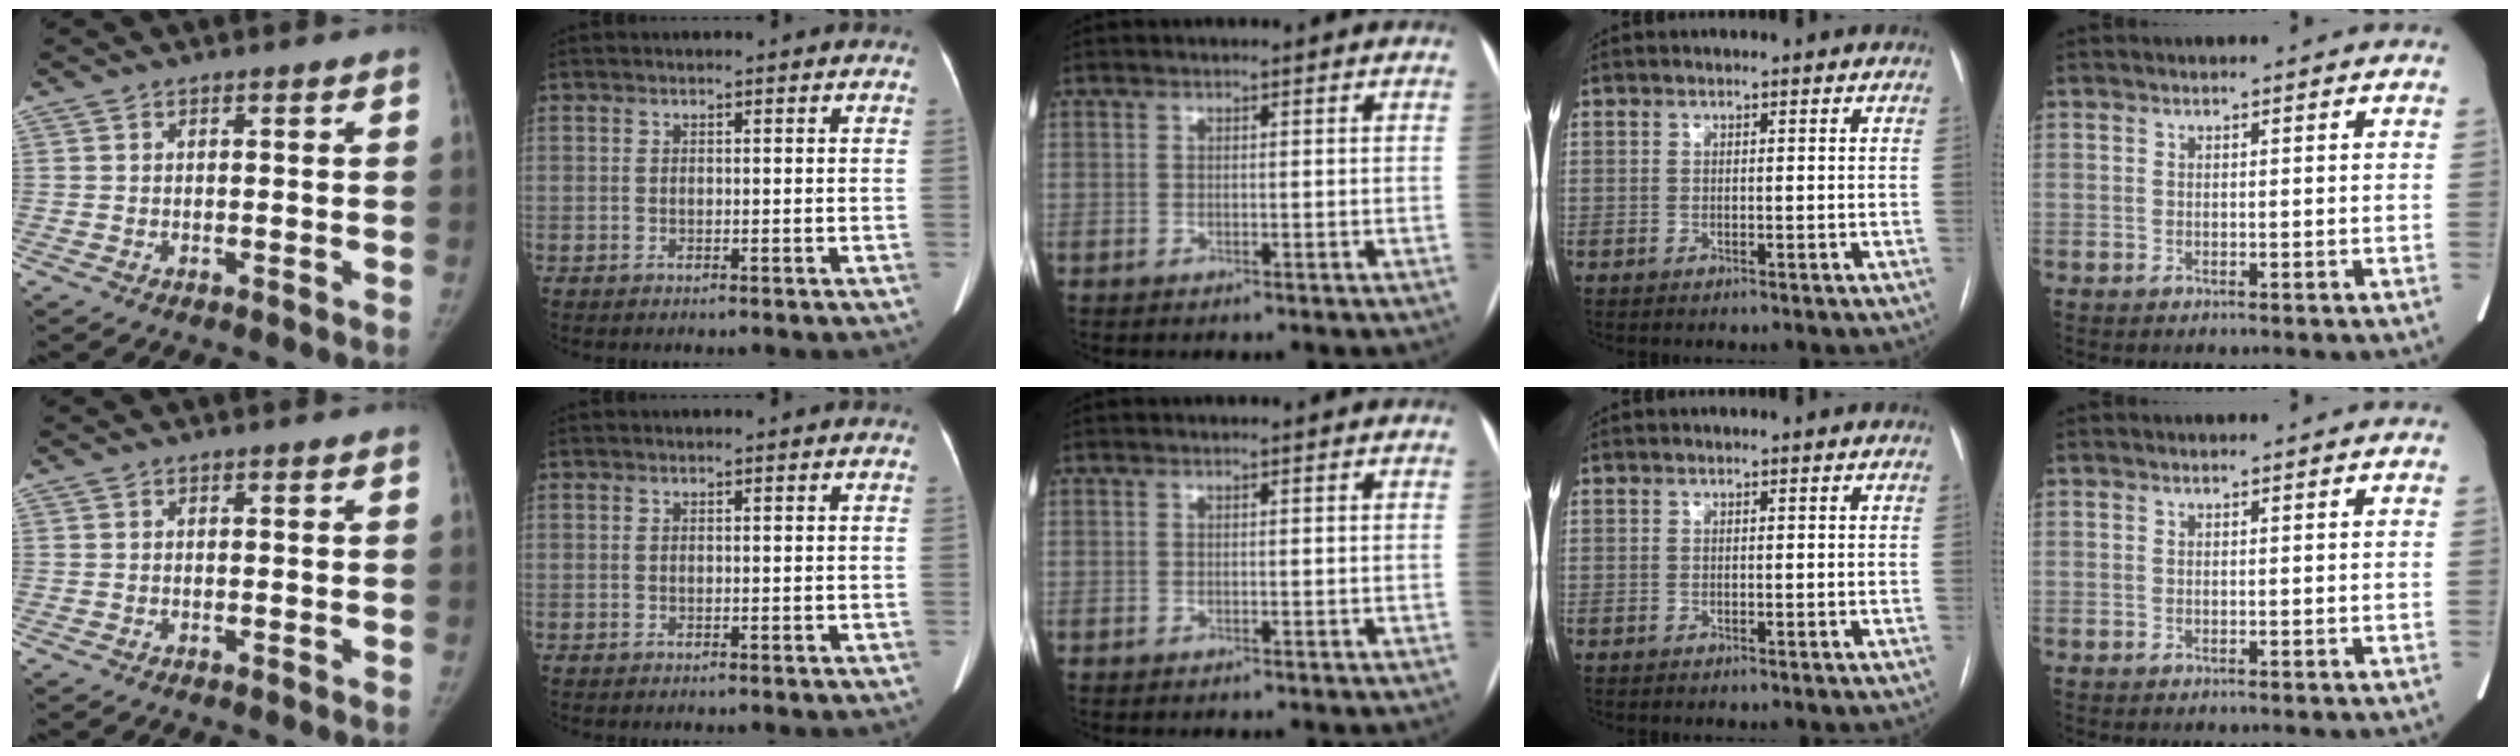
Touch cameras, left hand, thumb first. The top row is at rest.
{}